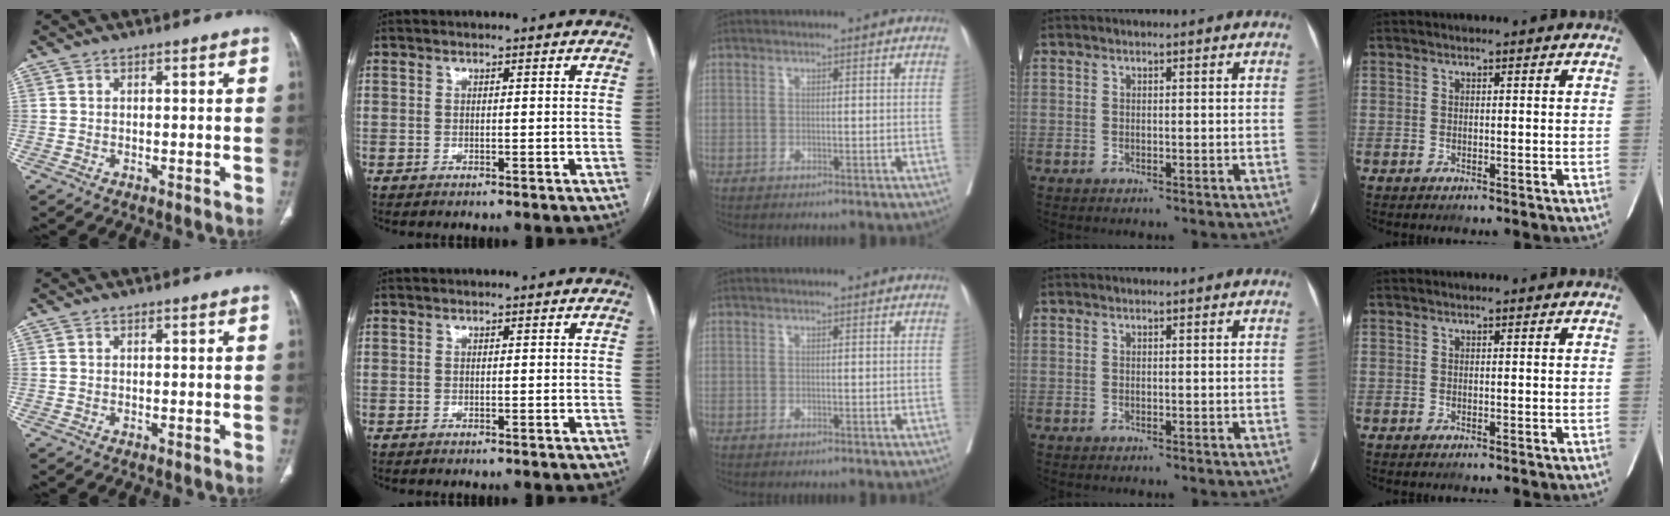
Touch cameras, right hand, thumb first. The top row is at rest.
{}